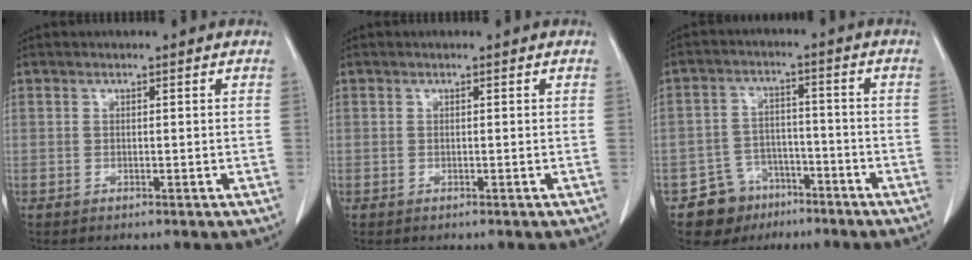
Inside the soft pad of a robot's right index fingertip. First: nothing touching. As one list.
[{"total": 0.0}, {"total": 6.8, "force": [-4.3, 5.2, 0.6], "torque": [-0.002, 0.012, -0.063]}]